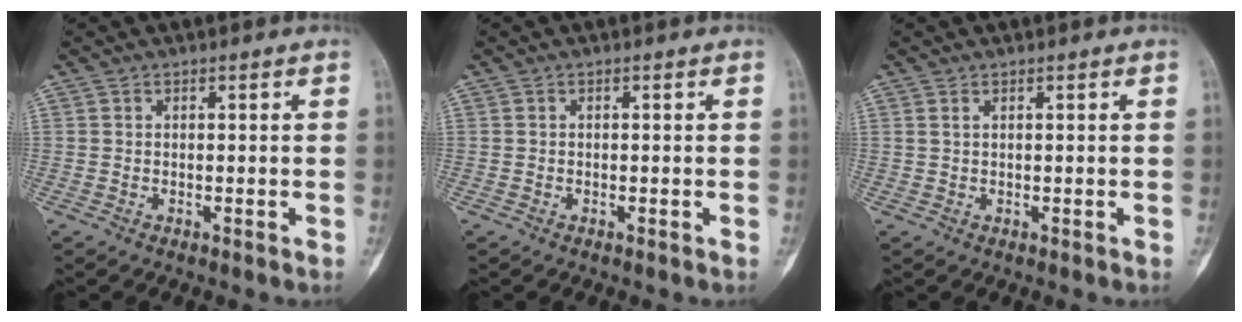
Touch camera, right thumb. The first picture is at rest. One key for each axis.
{"total": 0.0}
{"total": 0.6, "fx": 0.4, "fy": 0.1, "fz": 0.4, "tx": -0.010, "ty": 0.005, "tz": 0.008}